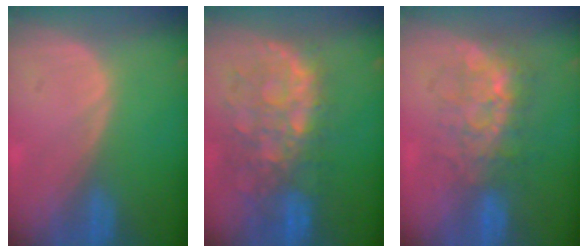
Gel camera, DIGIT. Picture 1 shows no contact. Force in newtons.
{"total": 10.6, "press": 9.5, "slide": 4.9}
{"total": 8.1, "press": 7.5, "slide": 3.2}